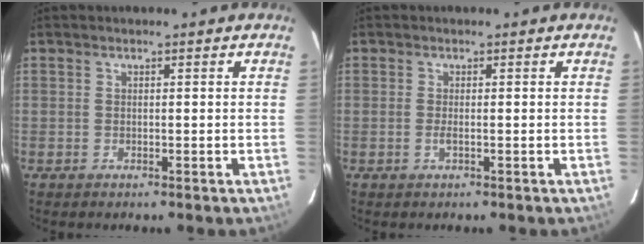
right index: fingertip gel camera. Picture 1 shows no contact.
{"total": 1.1, "force": [-0.2, -0.1, 1.0], "torque": [-0.022, -0.001, -0.005]}